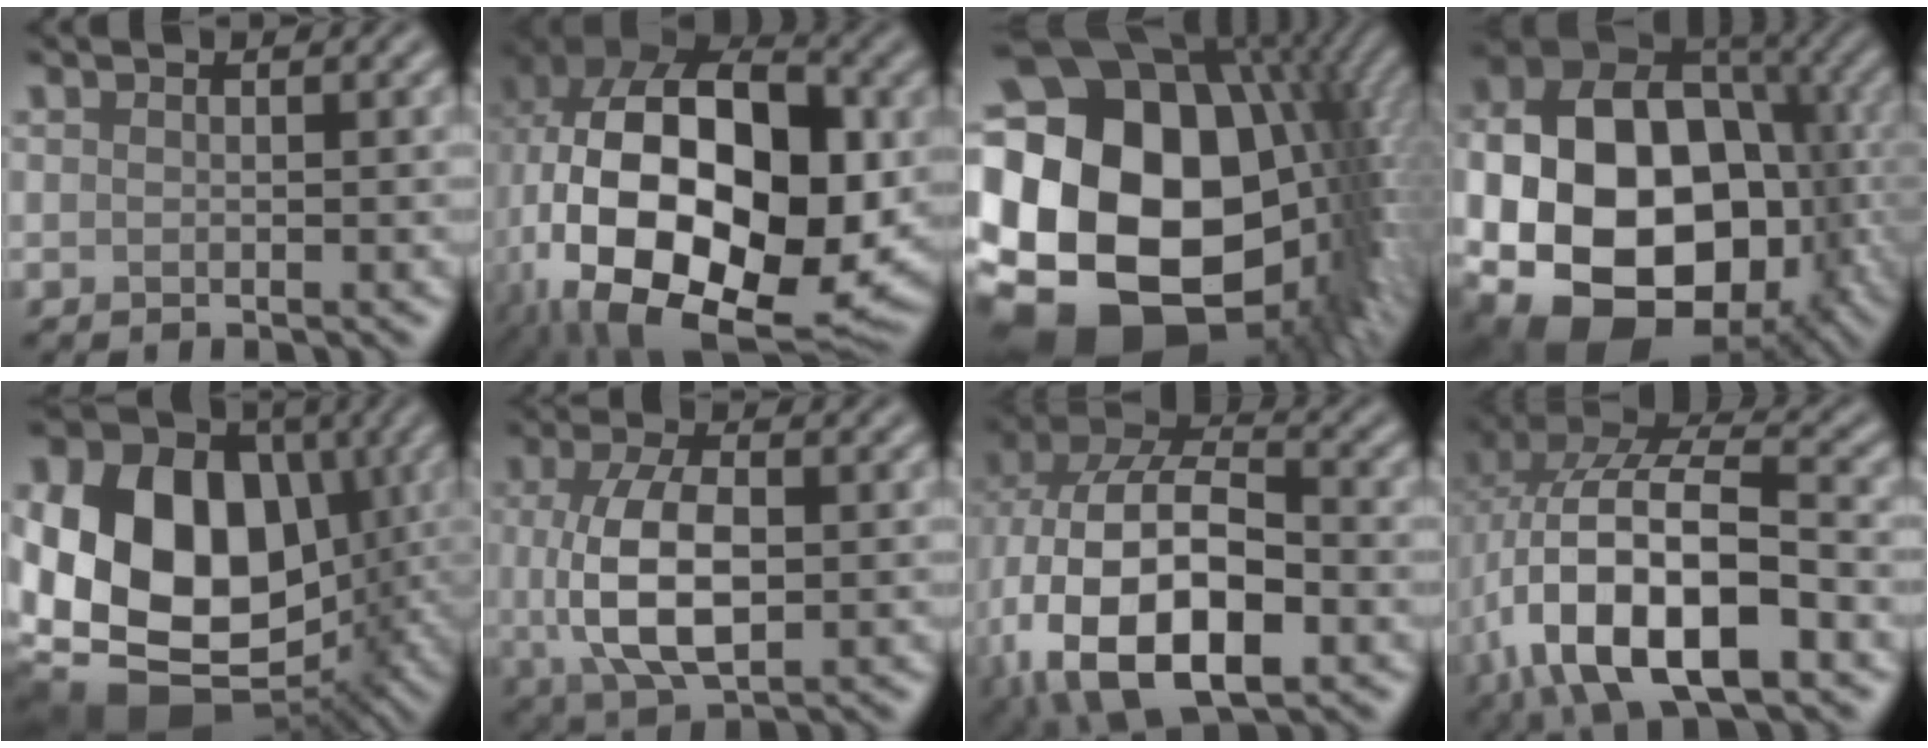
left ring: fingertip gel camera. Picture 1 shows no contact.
{"total": 20.8, "force": [-1.9, 12.7, 16.4], "torque": [-0.307, -0.007, -0.016]}
{"total": 23.8, "force": [-1.1, 17.7, 15.9], "torque": [-0.281, -0.016, -0.048]}
{"total": 19.2, "force": [-3.8, 14.0, 12.6], "torque": [-0.196, -0.030, -0.054]}
{"total": 18.5, "force": [-0.9, 13.5, 12.6], "torque": [-0.213, 0.006, -0.014]}
{"total": 7.6, "force": [0.0, 3.6, 6.7], "torque": [-0.139, 0.000, -0.001]}
{"total": 16.5, "force": [-4.4, 9.5, 12.7], "torque": [-0.244, -0.013, -0.069]}
{"total": 14.1, "force": [-3.4, 6.9, 11.8], "torque": [-0.221, -0.003, -0.059]}